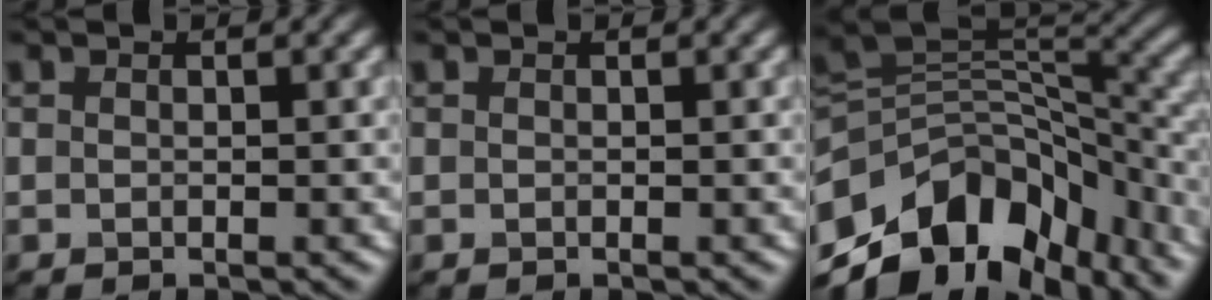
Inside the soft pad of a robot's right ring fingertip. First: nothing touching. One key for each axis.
{"total": 0.0}
{"total": 14.3, "fx": -7.9, "fy": 9.2, "fz": 7.7, "tx": -0.167, "ty": 0.007, "tz": -0.128}